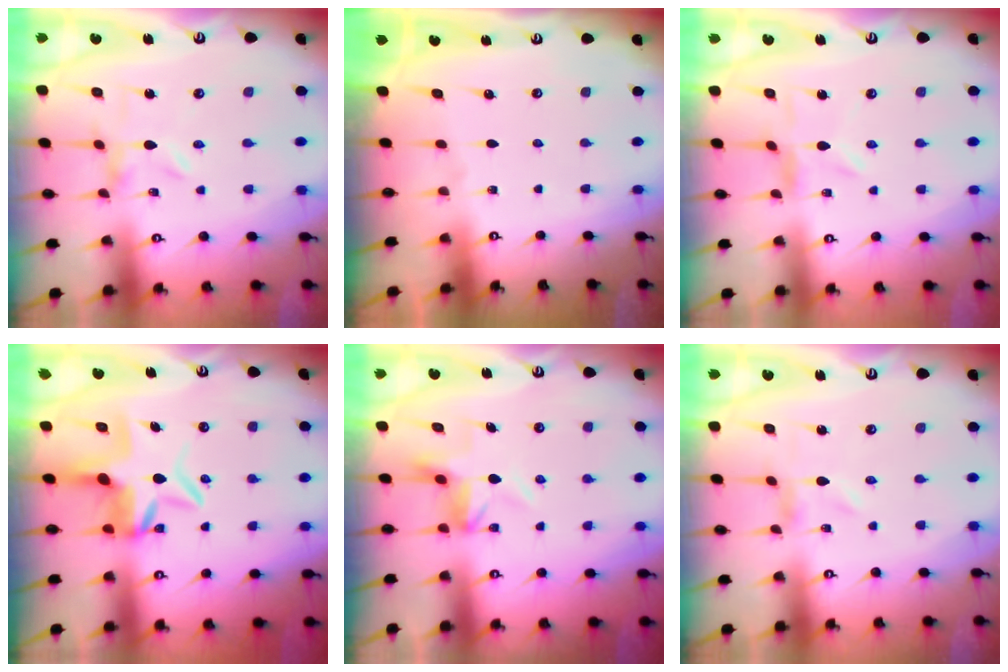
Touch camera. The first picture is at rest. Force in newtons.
{"total": 0.0}
{"total": 1.4, "press": 1.4, "slide": 0.3}
{"total": 7.5, "press": 7.5, "slide": 0.9}
{"total": 4.6, "press": 4.6, "slide": 0.2}
{"total": 0.0}